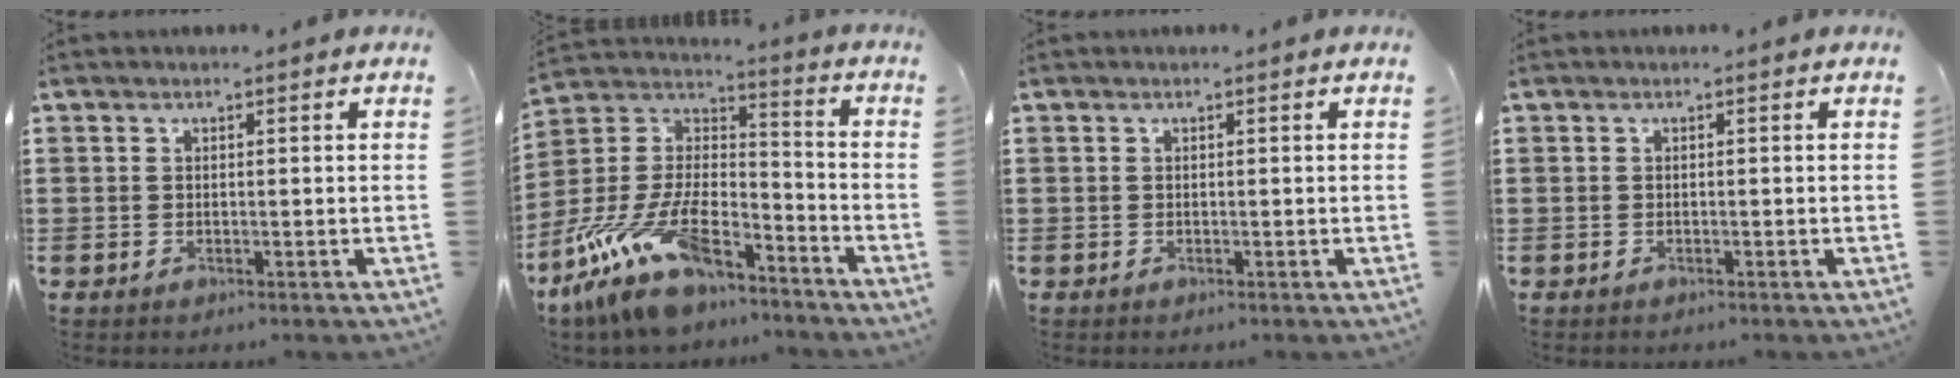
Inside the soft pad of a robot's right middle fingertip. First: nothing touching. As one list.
[{"total": 15.1, "force": [-10.6, 5.2, 9.4], "torque": [-0.227, 0.007, -0.206]}, {"total": 0.0}, {"total": 0.0}]